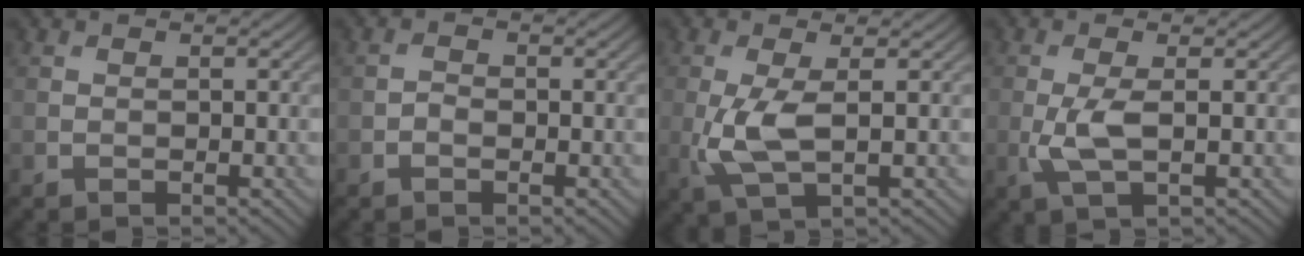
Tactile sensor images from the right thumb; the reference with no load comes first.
{"total": 0.9, "force": [-0.5, 0.6, 0.5], "torque": [-0.010, 0.001, -0.012]}
{"total": 5.3, "force": [-0.1, 1.8, 5.0], "torque": [-0.125, -0.005, -0.002]}
{"total": 4.0, "force": [-0.3, 1.1, 3.8], "torque": [-0.092, -0.003, -0.010]}